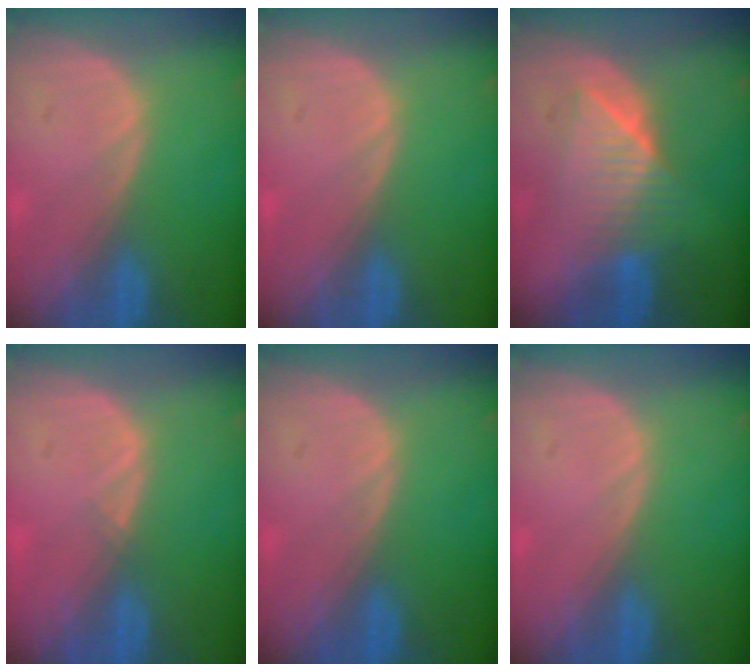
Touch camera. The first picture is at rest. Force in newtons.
{"total": 0.0}
{"total": 6.4, "press": 6.3, "slide": 1.0}
{"total": 0.7, "press": 0.5, "slide": 0.4}
{"total": 0.0}
{"total": 0.0}